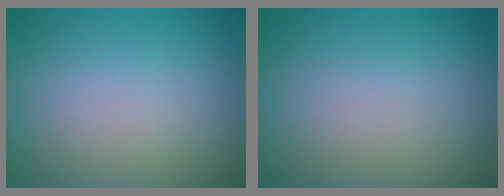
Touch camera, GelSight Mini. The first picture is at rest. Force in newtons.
{"total": 0.0}